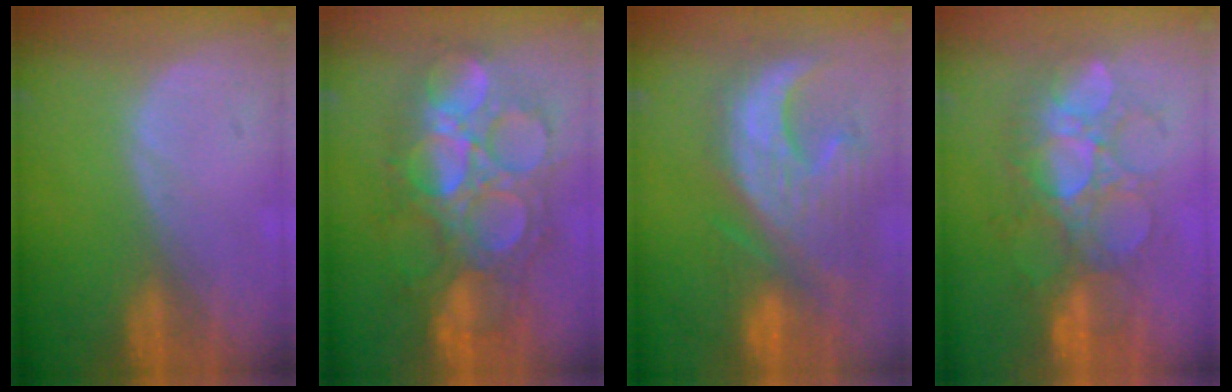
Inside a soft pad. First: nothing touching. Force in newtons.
{"total": 11.8, "press": 11.7, "slide": 1.3}
{"total": 12.8, "press": 11.2, "slide": 6.2}
{"total": 8.8, "press": 8.7, "slide": 1.5}